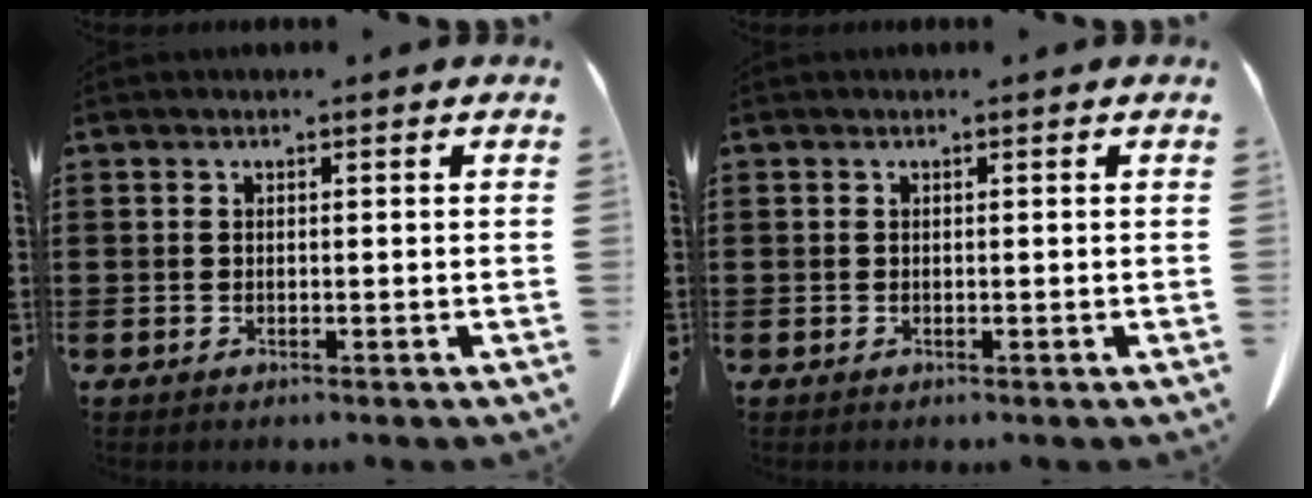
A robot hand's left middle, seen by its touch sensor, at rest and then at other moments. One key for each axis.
{"total": 0.0}